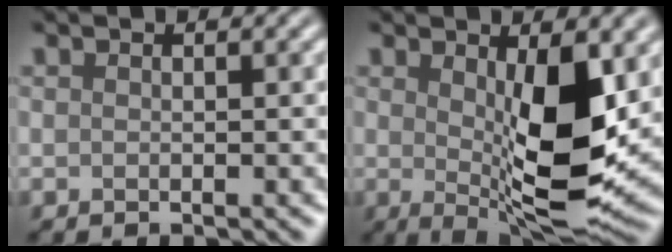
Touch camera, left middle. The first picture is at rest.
{"total": 8.5, "force": [0.5, 2.5, 8.1], "torque": [-0.131, -0.023, 0.020]}